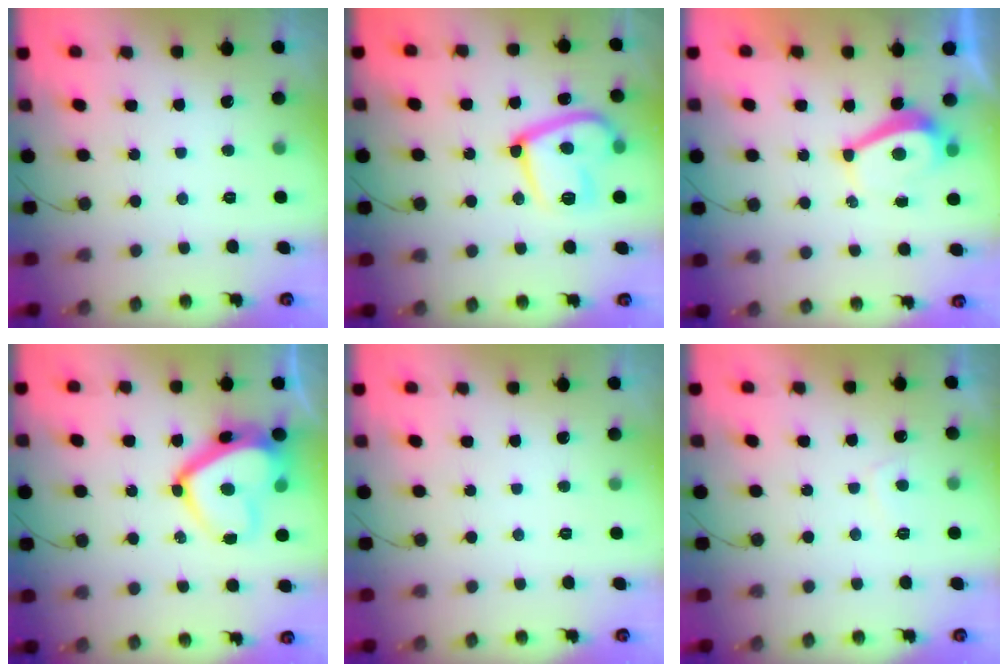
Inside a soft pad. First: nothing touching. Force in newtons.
{"total": 16.8, "press": 16.7, "slide": 1.7}
{"total": 4.9, "press": 4.9, "slide": 0.3}
{"total": 14.4, "press": 14.3, "slide": 1.4}
{"total": 0.0}
{"total": 2.3, "press": 2.2, "slide": 0.6}